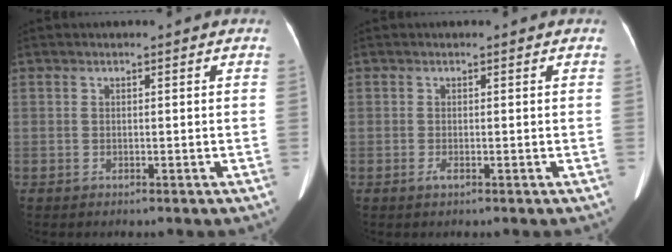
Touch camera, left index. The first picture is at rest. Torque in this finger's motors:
{"motor_torque": [0.24, 0.14, 0.07, 0.00]}